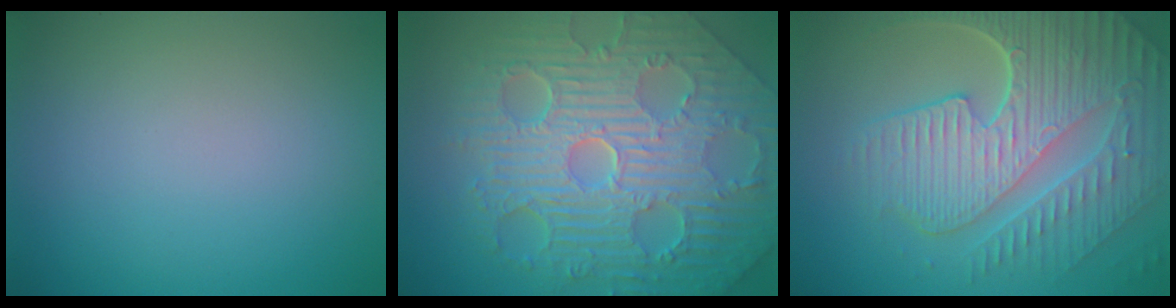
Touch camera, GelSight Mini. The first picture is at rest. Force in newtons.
{"total": 11.5, "press": 7.5, "slide": 8.8}
{"total": 9.3, "press": 6.3, "slide": 6.9}